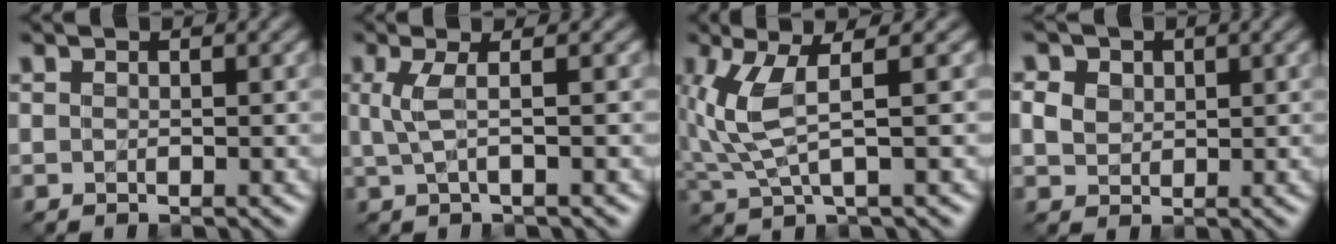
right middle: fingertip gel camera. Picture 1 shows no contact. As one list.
[{"total": 2.5, "force": [0.3, 0.7, 2.4], "torque": [-0.049, 0.002, 0.004]}, {"total": 4.8, "force": [1.1, 1.3, 4.4], "torque": [-0.117, -0.002, 0.027]}, {"total": 3.7, "force": [1.7, 2.8, 1.8], "torque": [-0.047, 0.012, 0.023]}]